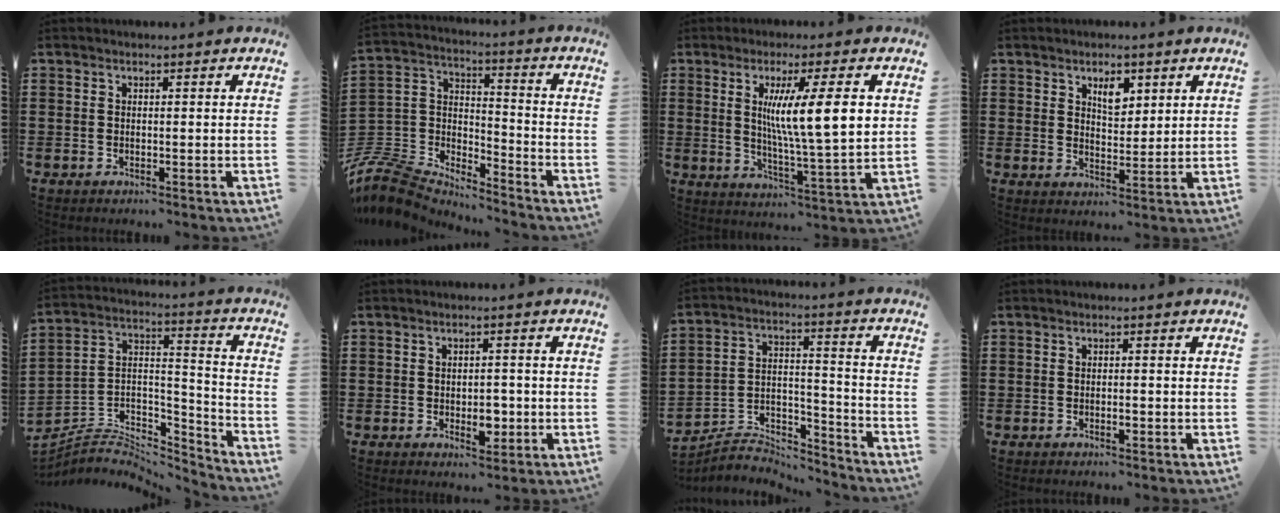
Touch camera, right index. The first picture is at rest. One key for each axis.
{"total": 7.8, "fx": -7.4, "fy": 2.3, "fz": 1.2, "tx": -0.067, "ty": -0.013, "tz": -0.157}
{"total": 10.7, "fx": 2.8, "fy": 1.1, "fz": 10.3, "tx": -0.191, "ty": 0.000, "tz": 0.042}
{"total": 4.3, "fx": 2.5, "fy": 2.3, "fz": 2.6, "tx": -0.036, "ty": -0.001, "tz": 0.039}
{"total": 4.7, "fx": -3.9, "fy": 2.4, "fz": 0.9, "tx": -0.026, "ty": -0.002, "tz": -0.081}
{"total": 3.9, "fx": -0.9, "fy": 2.3, "fz": 3.1, "tx": -0.039, "ty": -0.001, "tz": -0.018}
{"total": 5.8, "fx": -5.6, "fy": 1.2, "fz": 0.5, "tx": -0.012, "ty": 0.004, "tz": -0.114}
{"total": 0.8, "fx": -0.2, "fy": 0.3, "fz": 0.8, "tx": -0.015, "ty": -0.005, "tz": -0.003}